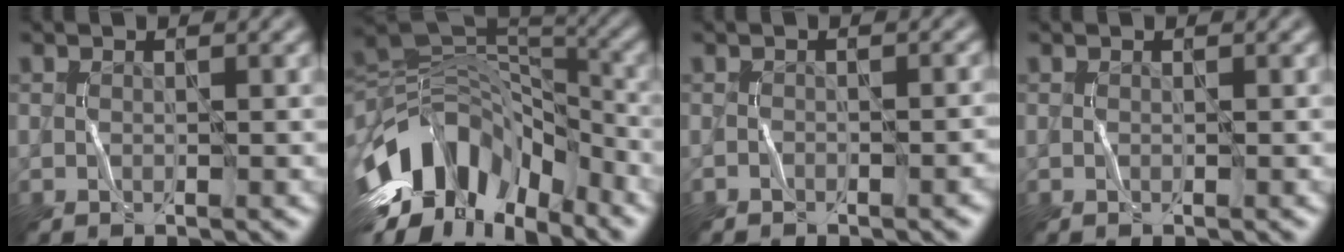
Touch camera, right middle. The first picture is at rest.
{"total": 11.8, "force": [-6.1, 6.7, 7.5], "torque": [-0.144, 0.031, -0.122]}
{"total": 1.8, "force": [-1.5, 0.5, 0.9], "torque": [-0.002, 0.018, -0.018]}
{"total": 0.0}